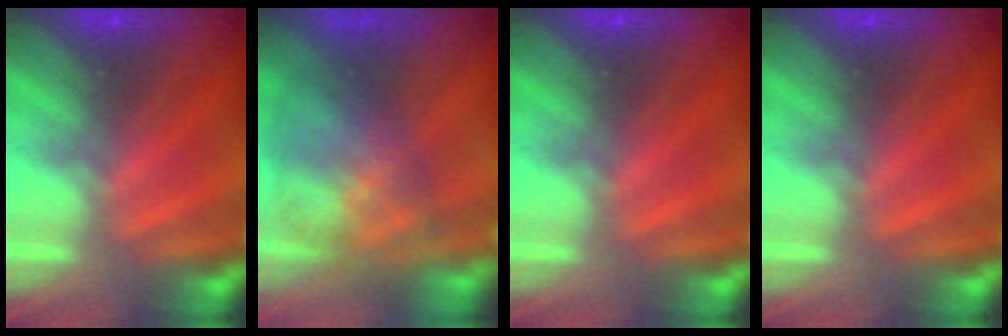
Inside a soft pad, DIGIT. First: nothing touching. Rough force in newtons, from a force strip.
{"total": 5.9}
{"total": 0.0}
{"total": 0.0}